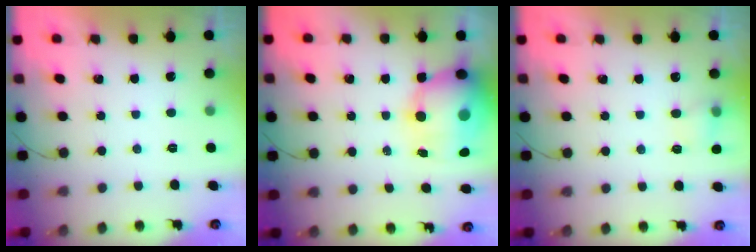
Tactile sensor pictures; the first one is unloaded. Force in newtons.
{"total": 14.1, "press": 13.7, "slide": 3.6}
{"total": 4.9, "press": 4.7, "slide": 1.3}